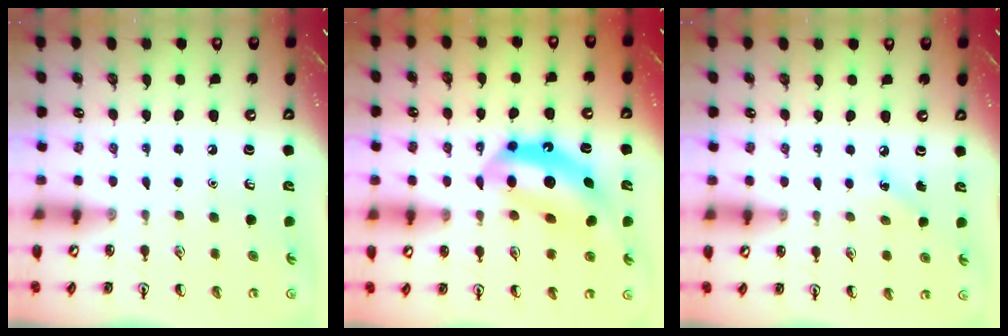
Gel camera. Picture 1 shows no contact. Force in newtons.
{"total": 12.9, "press": 12.2, "slide": 4.0}
{"total": 5.3, "press": 5.0, "slide": 1.6}